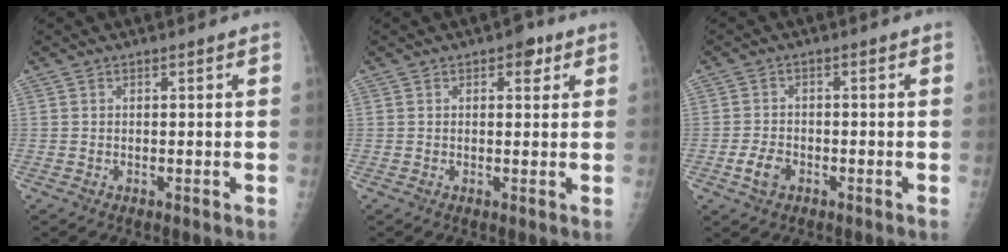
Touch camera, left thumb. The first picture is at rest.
{"total": 2.9, "force": [1.5, 1.7, 1.8], "torque": [-0.007, -0.002, 0.015]}
{"total": 3.7, "force": [-1.6, 2.5, 2.2], "torque": [-0.040, 0.008, -0.029]}